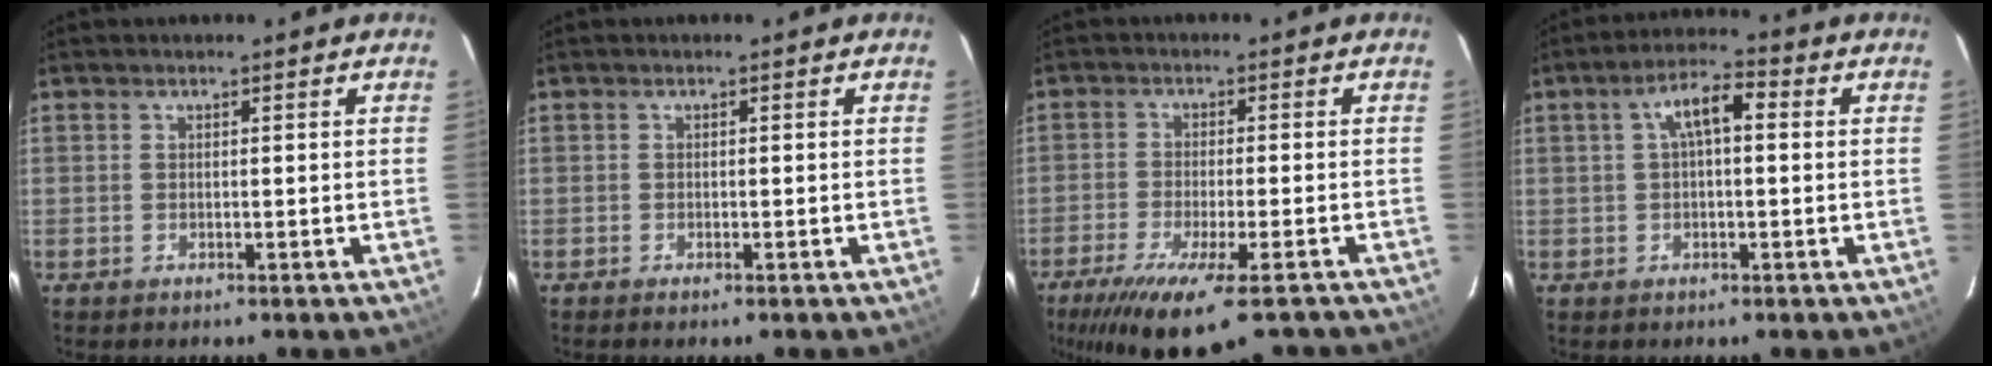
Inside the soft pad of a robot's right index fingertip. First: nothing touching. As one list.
[{"total": 0.8, "force": [-0.7, 0.1, 0.3], "torque": [-0.007, -0.001, -0.012]}, {"total": 16.2, "force": [-11.8, 3.3, 10.5], "torque": [-0.206, -0.058, -0.186]}, {"total": 5.8, "force": [1.0, 2.3, 5.2], "torque": [-0.098, 0.021, 0.017]}]